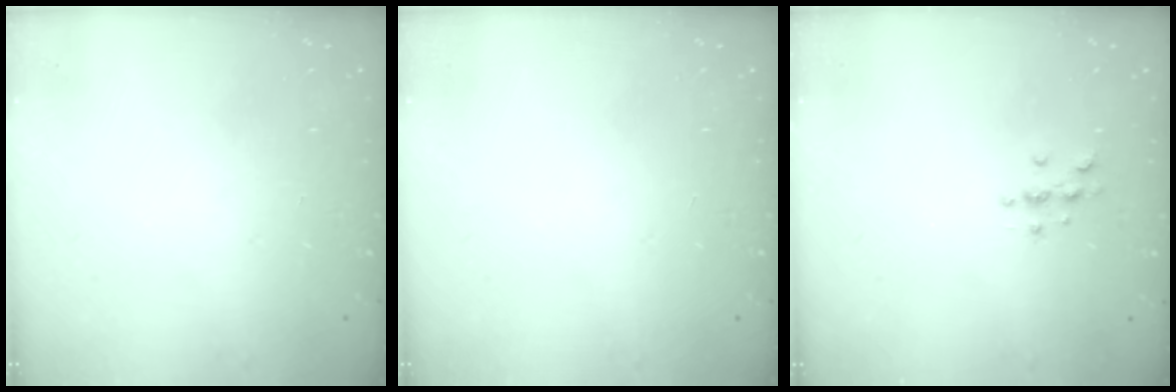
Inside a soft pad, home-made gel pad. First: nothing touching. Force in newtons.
{"total": 0.0}
{"total": 3.0, "press": 3.0, "slide": 0.4}